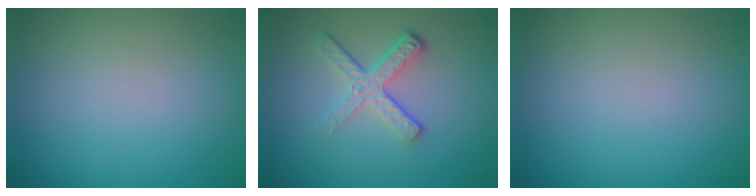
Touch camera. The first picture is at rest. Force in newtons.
{"total": 4.1, "press": 2.7, "slide": 3.2}
{"total": 0.0}